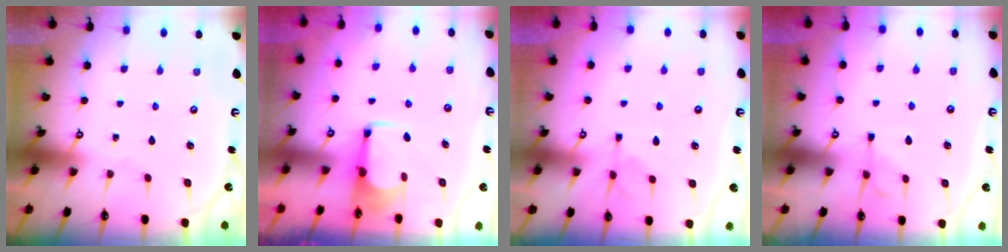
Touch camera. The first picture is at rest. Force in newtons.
{"total": 1.8, "press": 1.6, "slide": 0.8}
{"total": 2.4, "press": 2.1, "slide": 1.2}
{"total": 1.9, "press": 1.2, "slide": 1.4}